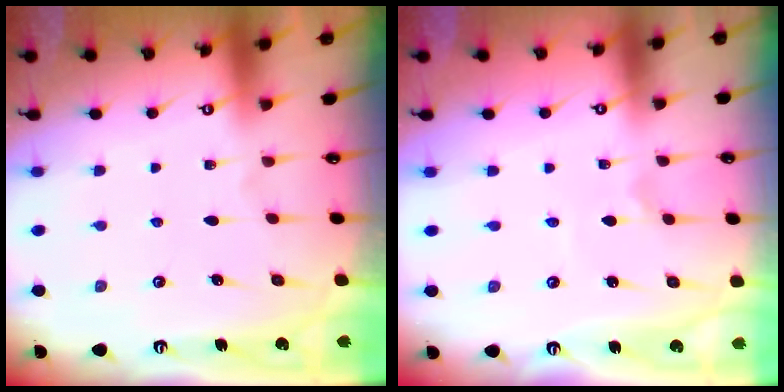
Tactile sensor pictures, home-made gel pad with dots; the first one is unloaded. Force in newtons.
{"total": 0.8, "press": 0.7, "slide": 0.2}